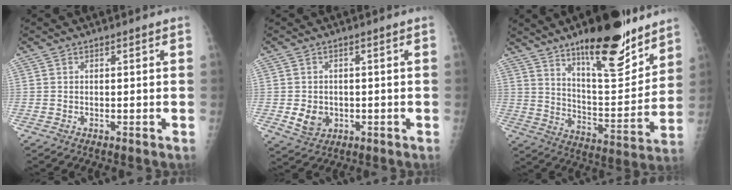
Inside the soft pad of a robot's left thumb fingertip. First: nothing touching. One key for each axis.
{"total": 4.6, "fx": -0.6, "fy": 3.9, "fz": 2.3, "tx": -0.025, "ty": 0.000, "tz": 0.000}
{"total": 20.6, "fx": 14.3, "fy": 6.2, "fz": 13.5, "tx": -0.163, "ty": -0.092, "tz": 0.230}